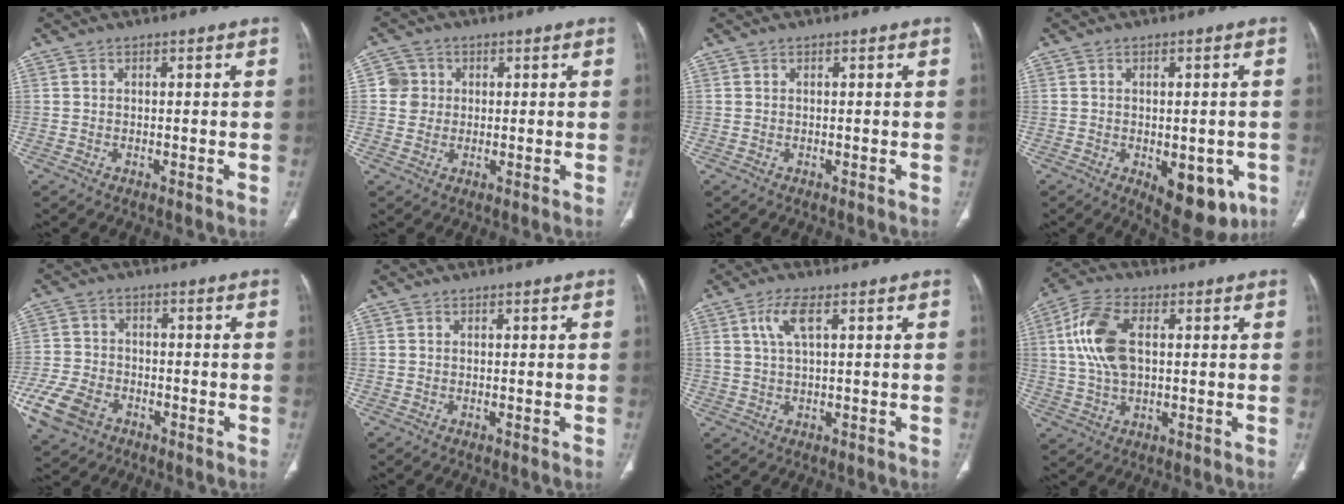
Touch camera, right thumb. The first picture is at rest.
{"total": 4.0, "force": [0.6, 3.9, 0.5], "torque": [0.018, 0.005, 0.007]}
{"total": 0.0}
{"total": 10.8, "force": [-3.9, 5.5, 8.4], "torque": [-0.079, 0.002, -0.037]}
{"total": 11.1, "force": [-5.6, 7.6, 5.8], "torque": [-0.131, 0.012, -0.100]}
{"total": 0.0}
{"total": 4.9, "force": [1.8, 1.4, 4.2], "torque": [-0.101, 0.003, 0.043]}
{"total": 11.5, "force": [1.9, 6.3, 9.4], "torque": [-0.201, 0.012, 0.036]}